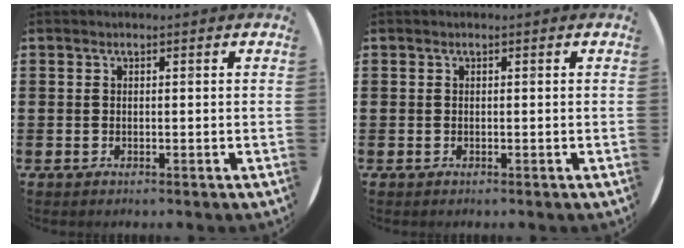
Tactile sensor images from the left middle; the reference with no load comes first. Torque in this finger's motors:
{"motor_torque": [0.00, 0.00, 0.00, 0.00]}